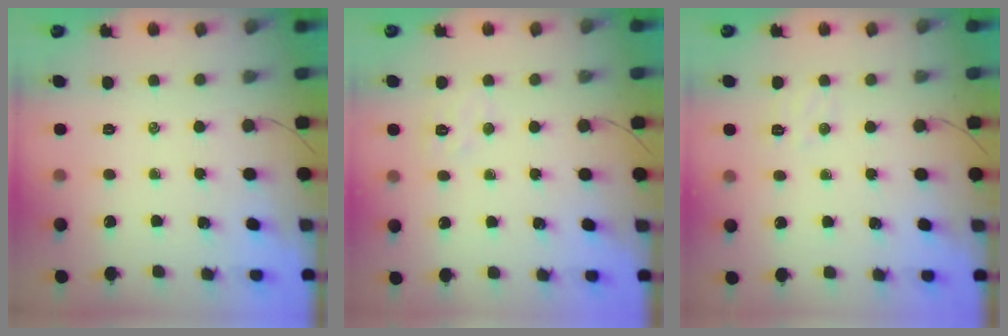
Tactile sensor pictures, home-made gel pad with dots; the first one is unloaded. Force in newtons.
{"total": 5.0, "press": 4.9, "slide": 1.0}
{"total": 5.2, "press": 5.0, "slide": 1.2}